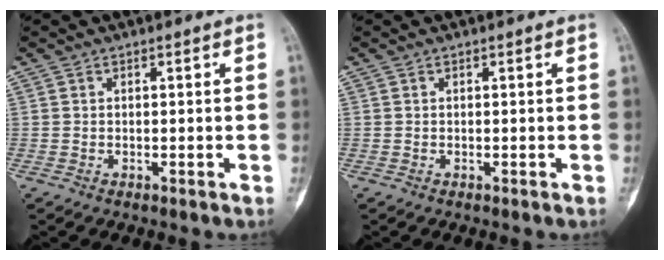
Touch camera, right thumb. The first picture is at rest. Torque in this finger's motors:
{"motor_torque": [0.12, -0.11, 0.36, 0.15, 0.03]}